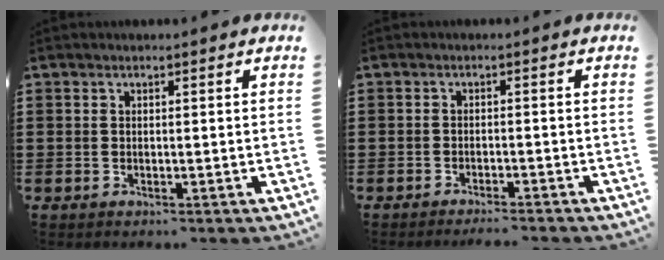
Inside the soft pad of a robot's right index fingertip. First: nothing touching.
{"total": 1.8, "force": [-1.7, -0.3, 0.3], "torque": [-0.008, 0.000, -0.034]}